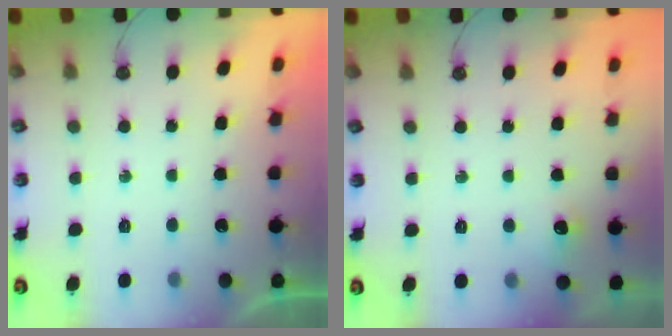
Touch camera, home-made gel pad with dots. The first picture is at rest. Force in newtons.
{"total": 5.9, "press": 5.9, "slide": 0.8}